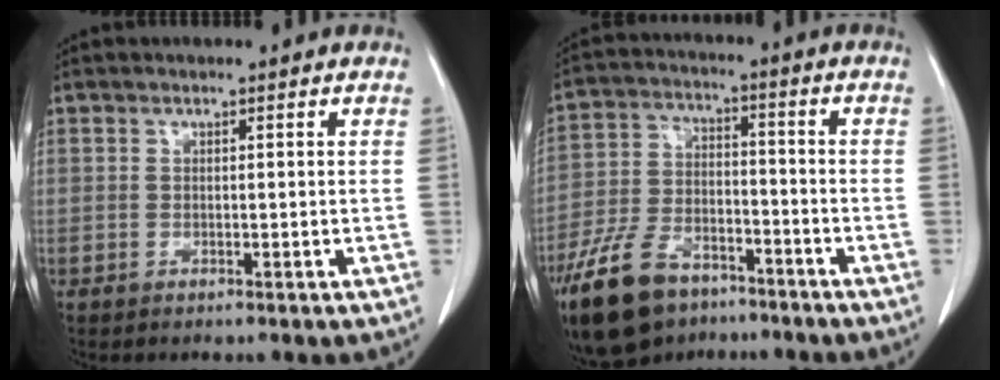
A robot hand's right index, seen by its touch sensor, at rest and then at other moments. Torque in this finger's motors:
{"motor_torque": [-0.16, -0.42, -0.32, -0.21]}